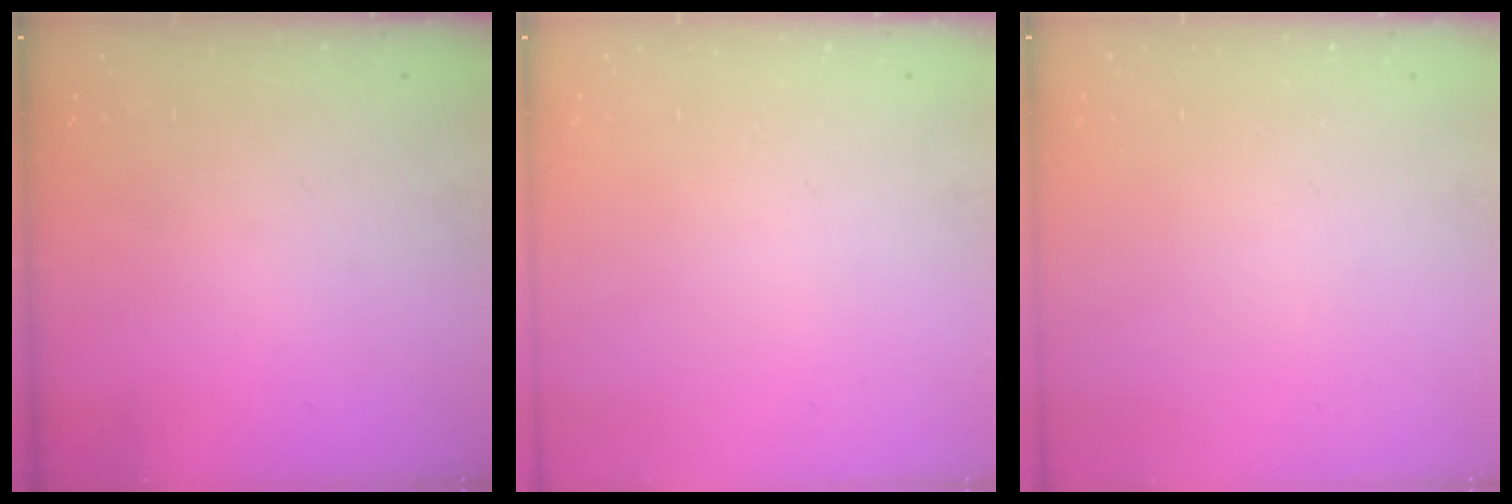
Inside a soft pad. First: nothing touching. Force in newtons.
{"total": 0.0}
{"total": 0.0}